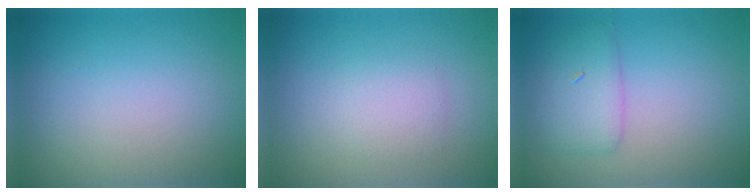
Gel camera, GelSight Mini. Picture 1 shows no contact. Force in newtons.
{"total": 1.9, "press": 1.9, "slide": 0.1}
{"total": 2.9, "press": 2.9, "slide": 0.1}